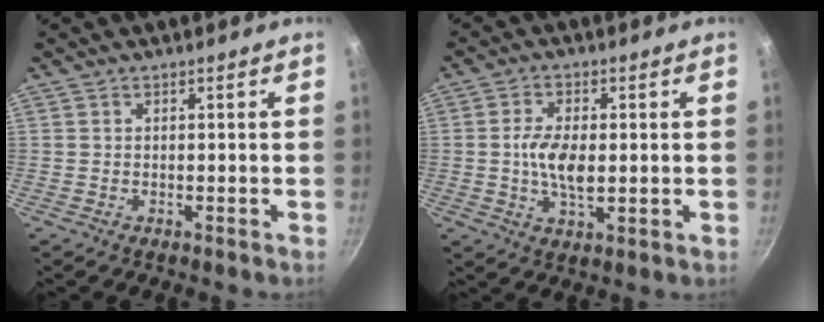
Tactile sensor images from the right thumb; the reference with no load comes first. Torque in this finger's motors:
{"motor_torque": [0.63, 1.75, 0.69, 0.36, 0.27]}